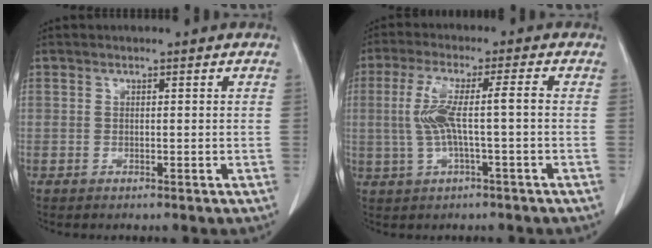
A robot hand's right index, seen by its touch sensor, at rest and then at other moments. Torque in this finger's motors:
{"motor_torque": [0.87, -0.15, 0.41, 0.15]}